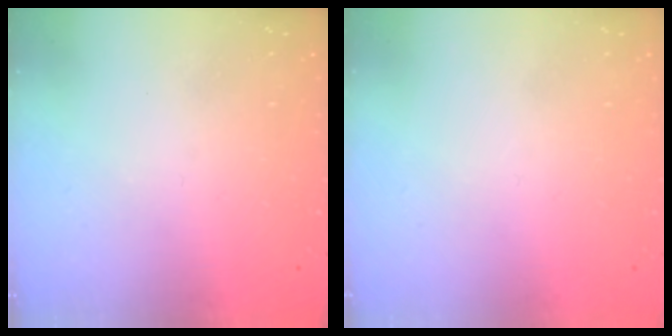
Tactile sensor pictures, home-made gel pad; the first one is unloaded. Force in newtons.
{"total": 1.5, "press": 1.5, "slide": 0.1}